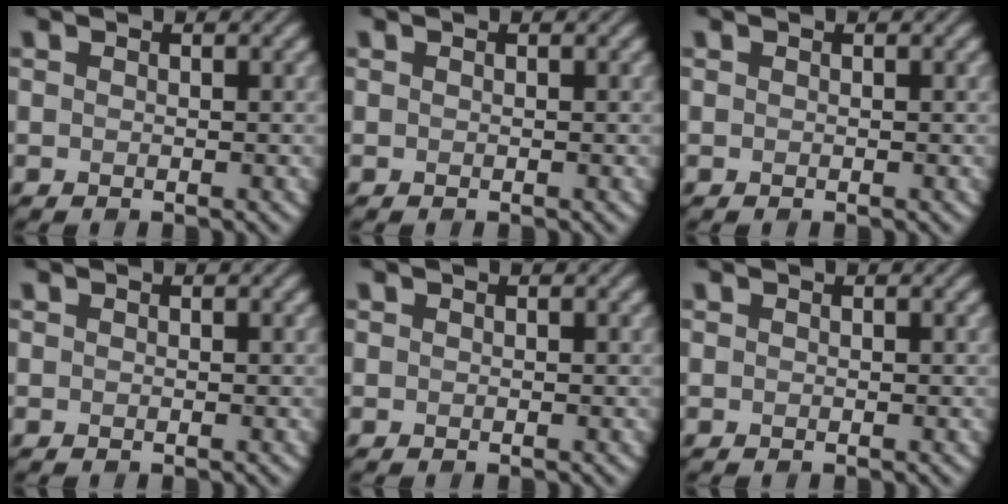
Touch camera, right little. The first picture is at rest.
{"total": 0.0}
{"total": 0.0}
{"total": 0.0}
{"total": 0.0}
{"total": 0.0}